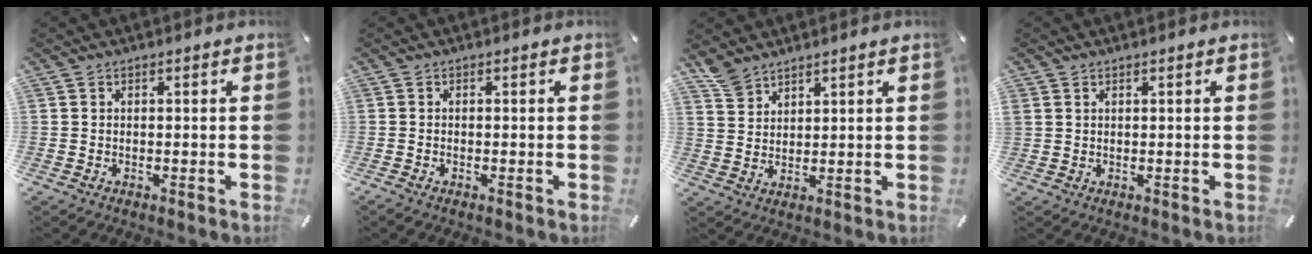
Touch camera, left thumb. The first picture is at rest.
{"total": 0.7, "force": [-0.4, 0.2, 0.5], "torque": [-0.011, -0.002, -0.007]}
{"total": 5.0, "force": [4.2, 2.5, 1.0], "torque": [-0.032, -0.016, 0.084]}
{"total": 0.8, "force": [0.6, 0.6, 0.1], "torque": [-0.002, 0.002, 0.011]}